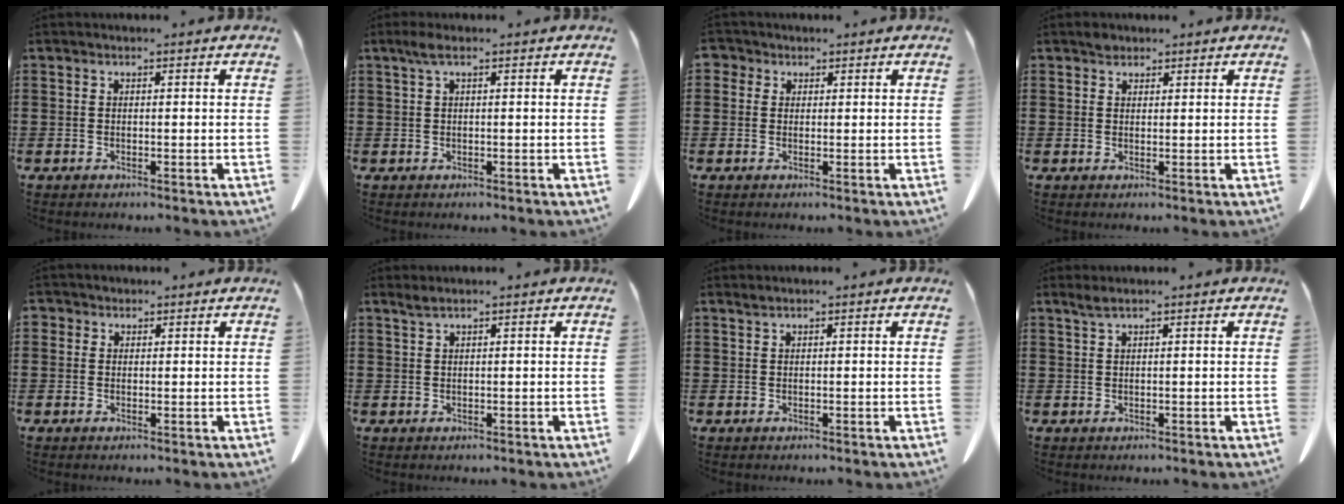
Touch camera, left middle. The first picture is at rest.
{"total": 1.8, "force": [0.5, 0.3, 1.7], "torque": [-0.034, 0.003, 0.008]}
{"total": 1.6, "force": [0.7, 1.3, 0.3], "torque": [-0.012, 0.006, 0.014]}
{"total": 1.4, "force": [1.1, 0.8, 0.2], "torque": [-0.008, 0.003, 0.022]}
{"total": 1.2, "force": [0.7, 1.0, 0.2], "torque": [-0.008, 0.006, 0.013]}
{"total": 1.1, "force": [0.9, 0.0, 0.7], "torque": [-0.016, -0.001, 0.017]}
{"total": 0.6, "force": [0.4, 0.0, 0.3], "torque": [-0.008, -0.001, 0.009]}
{"total": 1.3, "force": [0.9, 0.0, 1.0], "torque": [-0.021, 0.000, 0.017]}